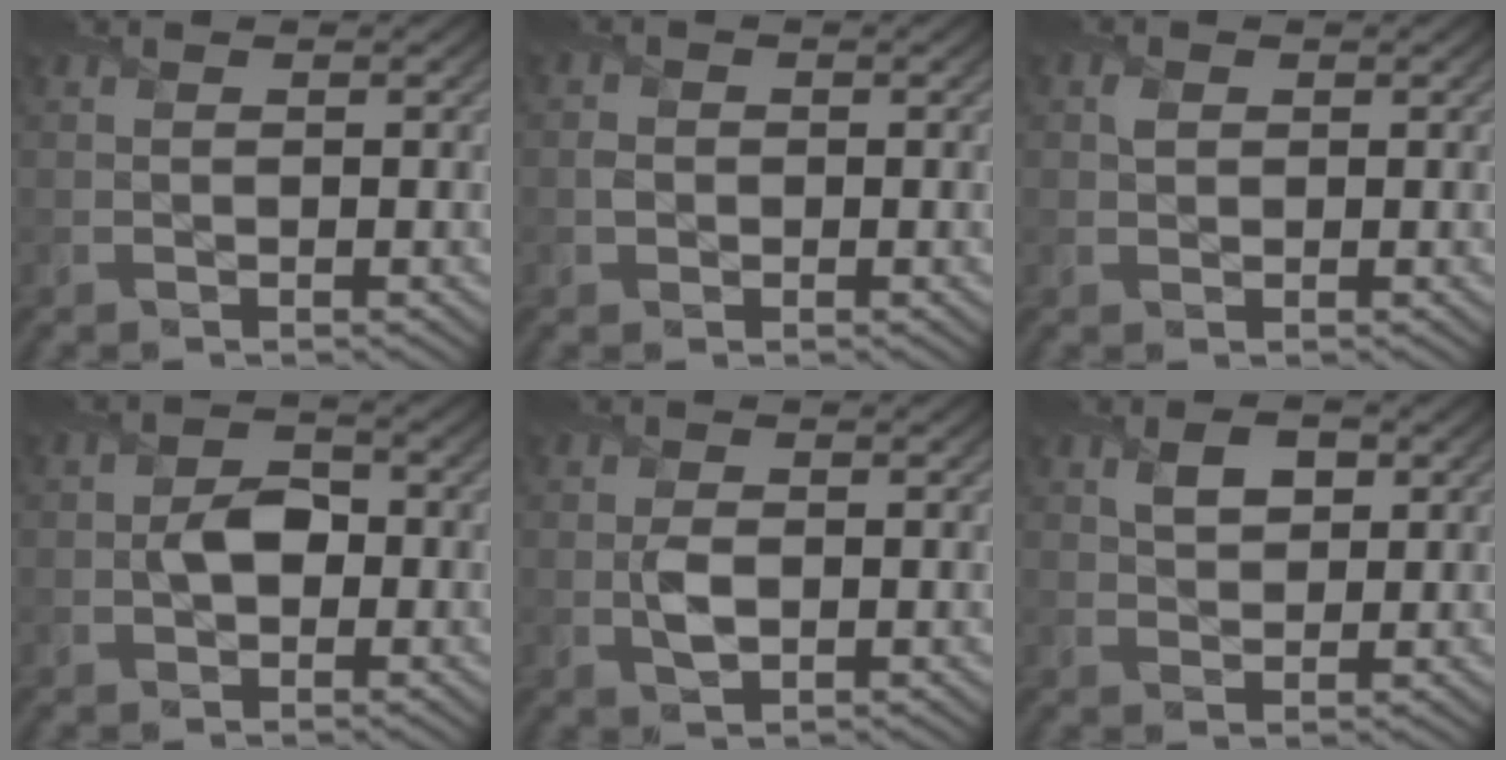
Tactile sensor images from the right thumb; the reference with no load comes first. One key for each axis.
{"total": 1.4, "fx": -0.2, "fy": 1.3, "fz": 0.4, "tx": -0.007, "ty": -0.004, "tz": -0.011}
{"total": 1.2, "fx": 0.4, "fy": 1.0, "fz": 0.6, "tx": -0.015, "ty": 0.003, "tz": 0.005}
{"total": 3.5, "fx": -0.5, "fy": 2.5, "fz": 2.3, "tx": -0.044, "ty": 0.000, "tz": -0.015}
{"total": 2.5, "fx": -0.1, "fy": 1.6, "fz": 1.9, "tx": -0.043, "ty": -0.006, "tz": -0.001}
{"total": 3.6, "fx": 1.4, "fy": 2.3, "fz": 2.4, "tx": -0.047, "ty": -0.001, "tz": 0.024}